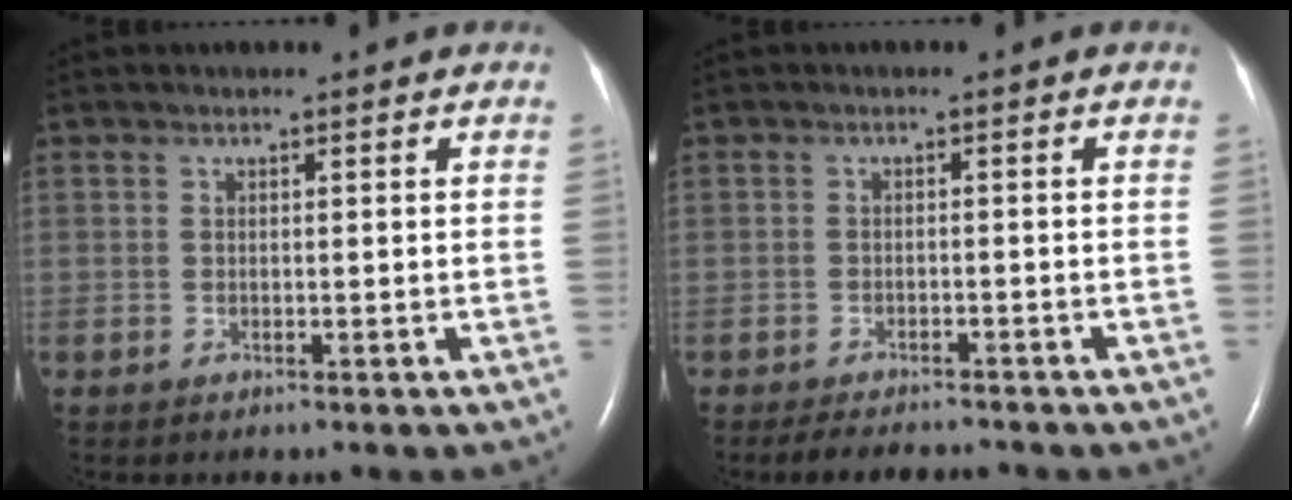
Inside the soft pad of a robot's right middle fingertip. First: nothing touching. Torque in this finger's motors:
{"motor_torque": [0.13, -0.12, 0.01, 0.02]}